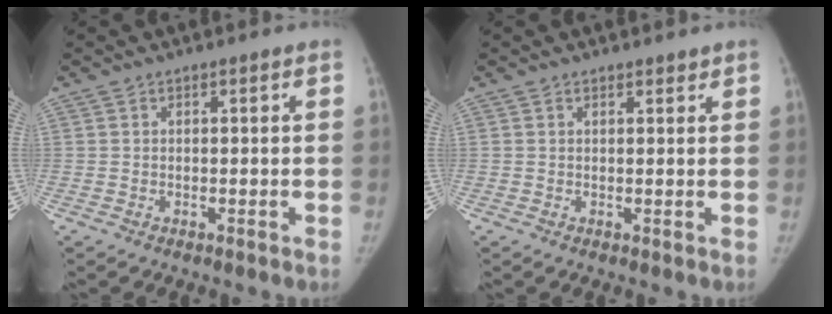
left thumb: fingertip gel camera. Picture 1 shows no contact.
{"total": 1.1, "force": [1.0, 0.4, 0.4], "torque": [-0.001, -0.005, 0.014]}